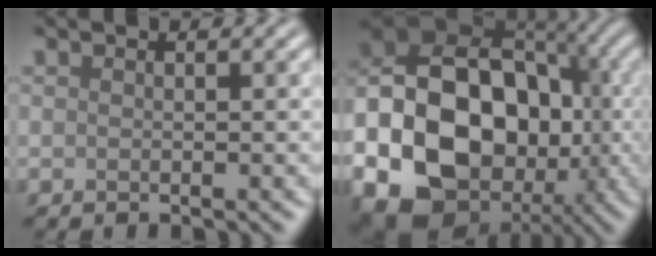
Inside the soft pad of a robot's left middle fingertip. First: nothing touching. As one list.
[{"total": 19.5, "force": [-5.3, 14.6, 11.8], "torque": [-0.210, -0.008, -0.107]}]